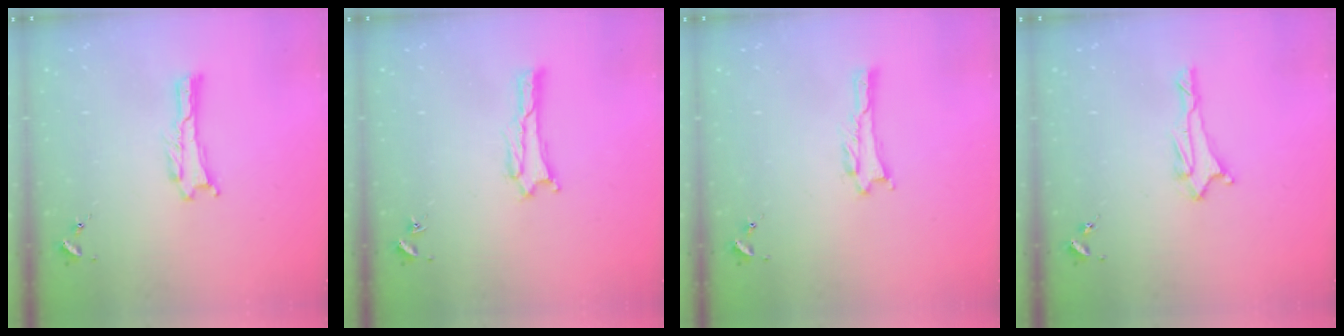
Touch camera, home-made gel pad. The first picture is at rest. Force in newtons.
{"total": 1.9, "press": 1.9, "slide": 0.1}
{"total": 1.0, "press": 1.0, "slide": 0.1}
{"total": 1.7, "press": 1.6, "slide": 0.6}